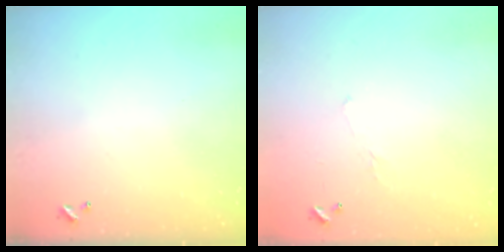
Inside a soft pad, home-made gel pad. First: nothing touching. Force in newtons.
{"total": 5.4, "press": 5.4, "slide": 0.8}